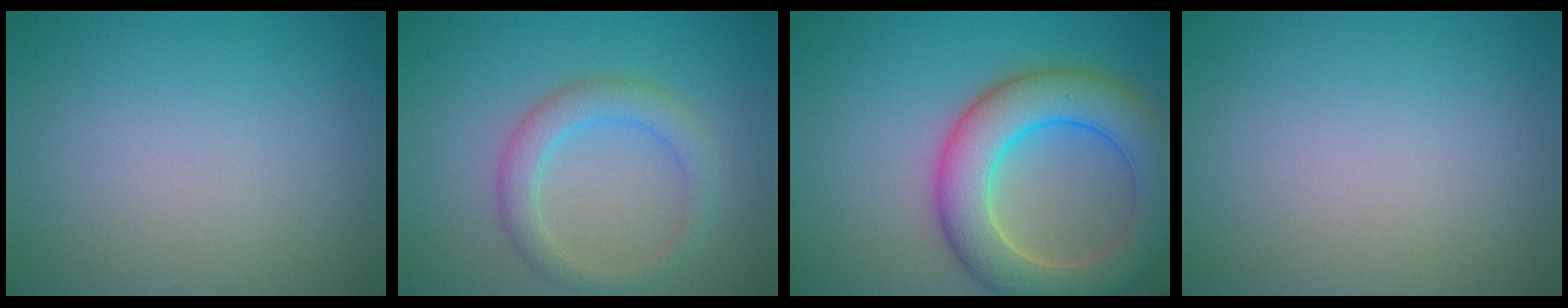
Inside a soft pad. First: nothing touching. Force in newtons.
{"total": 3.1, "press": 3.1, "slide": 0.1}
{"total": 8.5, "press": 8.5, "slide": 0.3}
{"total": 0.0}